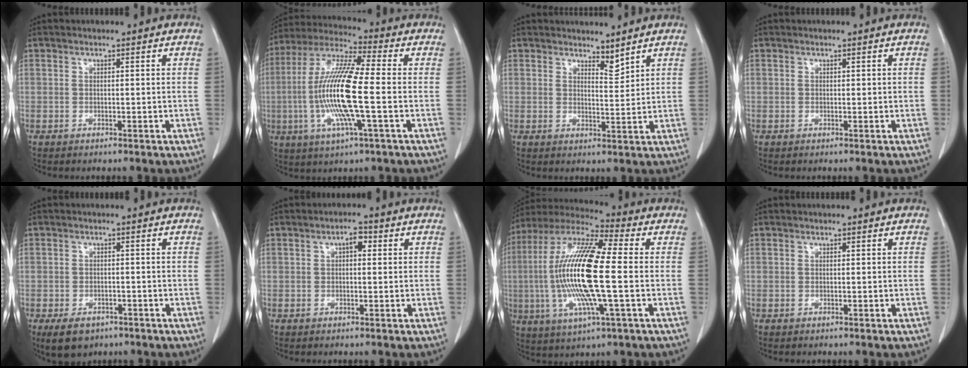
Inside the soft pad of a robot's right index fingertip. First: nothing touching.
{"total": 15.6, "force": [-2.3, 1.3, 15.4], "torque": [-0.318, -0.006, -0.051]}
{"total": 2.6, "force": [2.5, 0.4, 0.7], "torque": [-0.009, -0.008, 0.043]}
{"total": 0.0}
{"total": 5.2, "force": [-3.4, 3.3, 2.3], "torque": [-0.040, -0.004, -0.045]}
{"total": 2.2, "force": [0.6, 1.0, 1.9], "torque": [-0.028, 0.010, 0.006]}
{"total": 19.0, "force": [-1.4, 2.3, 18.8], "torque": [-0.389, -0.003, -0.035]}
{"total": 0.0}